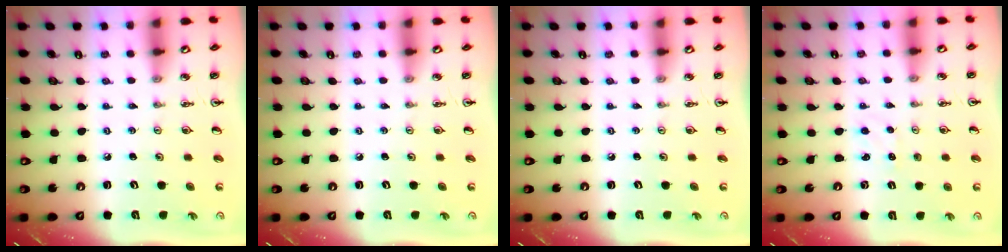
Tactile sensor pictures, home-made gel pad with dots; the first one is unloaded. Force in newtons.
{"total": 0.0}
{"total": 0.0}
{"total": 2.2, "press": 2.2, "slide": 0.3}